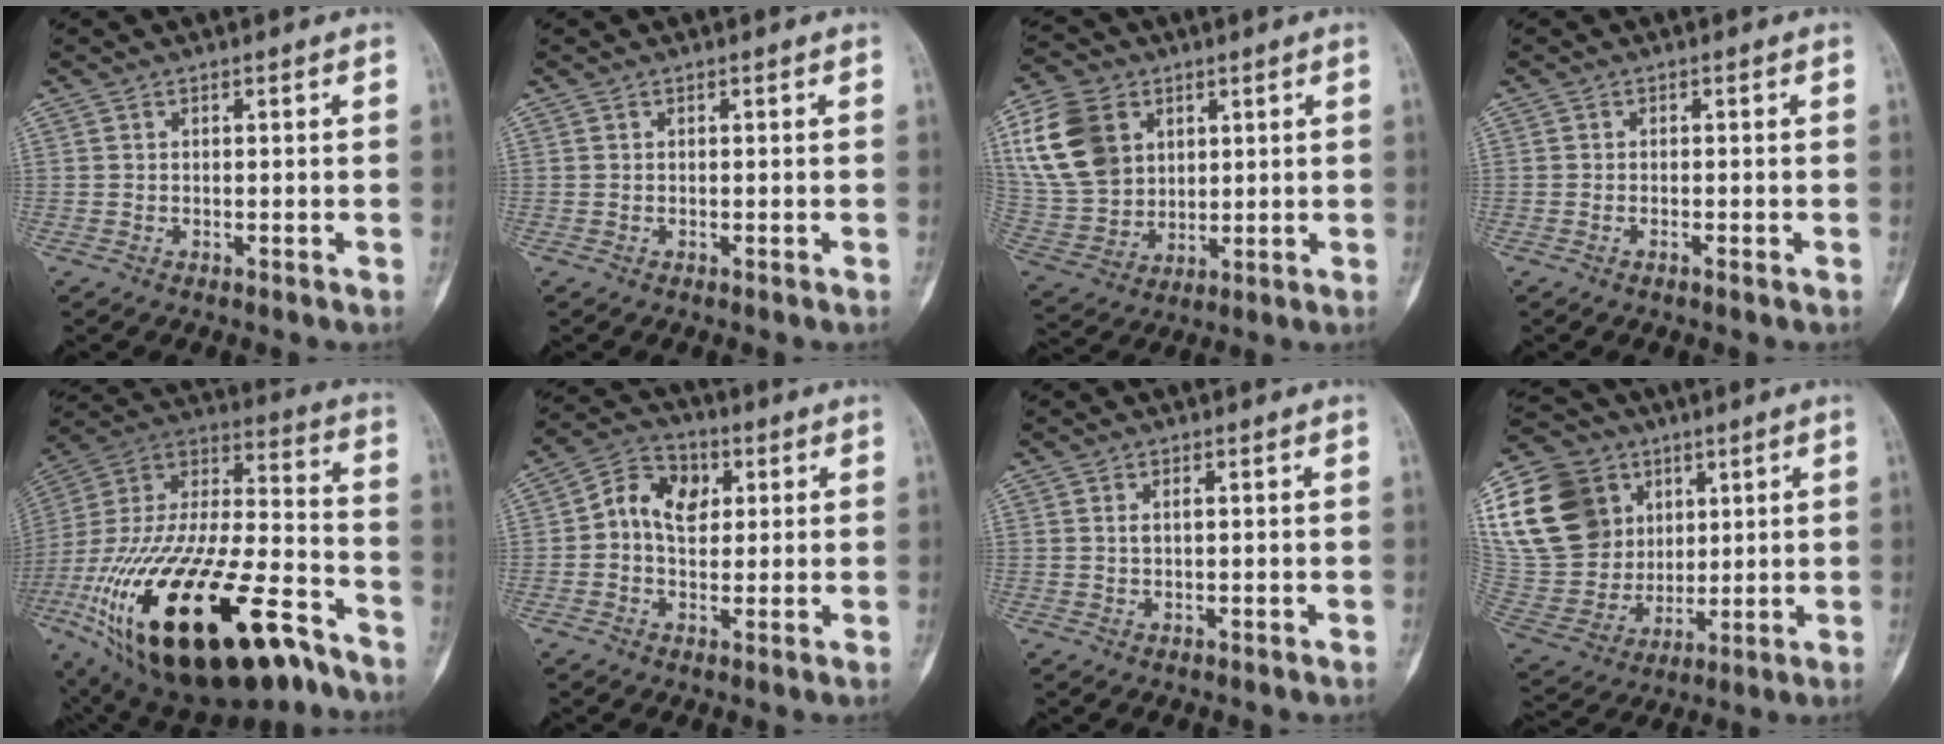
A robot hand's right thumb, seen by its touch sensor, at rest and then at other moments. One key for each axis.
{"total": 0.0}
{"total": 16.4, "fx": 5.6, "fy": 12.3, "fz": 9.2, "tx": -0.173, "ty": -0.006, "tz": 0.115}
{"total": 0.6, "fx": -0.4, "fy": 0.0, "fz": 0.4, "tx": -0.011, "ty": 0.004, "tz": -0.007}
{"total": 39.7, "fx": -19.9, "fy": 16.4, "fz": 30.2, "tx": -0.577, "ty": 0.038, "tz": -0.329}
{"total": 8.8, "fx": 1.5, "fy": 6.5, "fz": 5.8, "tx": -0.075, "ty": 0.012, "tz": 0.018}
{"total": 1.3, "fx": 0.4, "fy": 0.5, "fz": 1.2, "tx": -0.022, "ty": 0.002, "tz": 0.008}
{"total": 29.7, "fx": 10.2, "fy": 23.5, "fz": 15.1, "tx": -0.336, "ty": 0.036, "tz": 0.216}